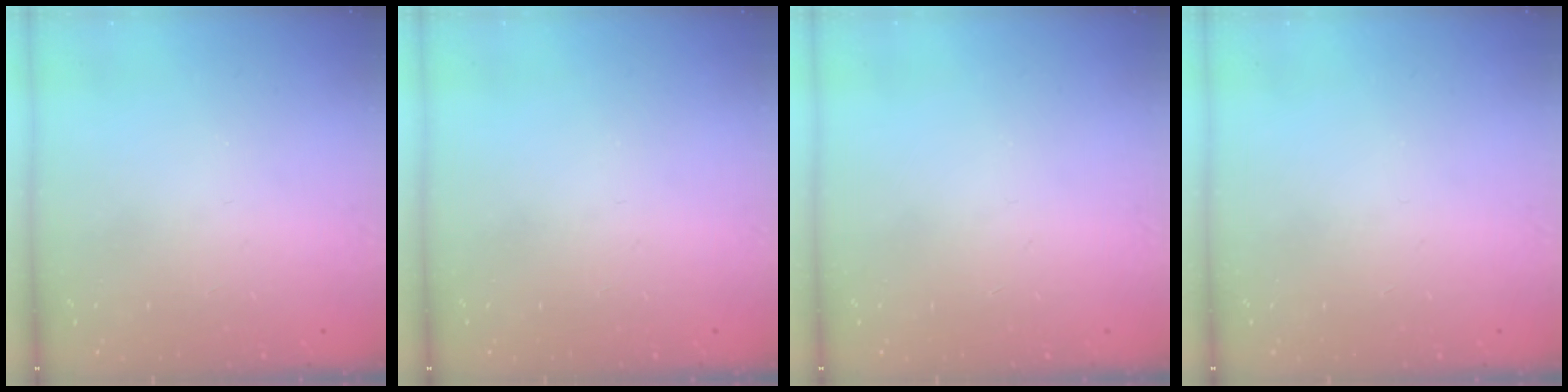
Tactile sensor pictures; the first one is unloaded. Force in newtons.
{"total": 0.0}
{"total": 0.0}
{"total": 0.0}